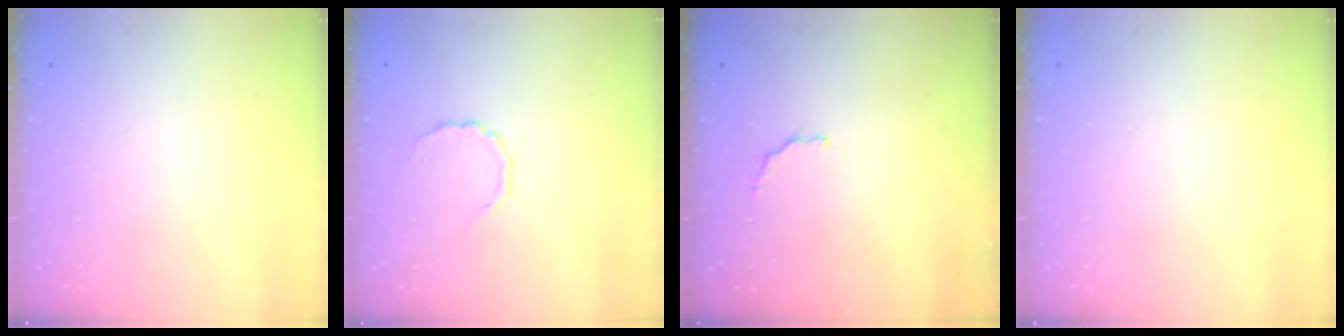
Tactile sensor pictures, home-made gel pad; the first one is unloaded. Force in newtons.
{"total": 2.6, "press": 2.5, "slide": 0.9}
{"total": 2.9, "press": 2.7, "slide": 0.9}
{"total": 0.0}